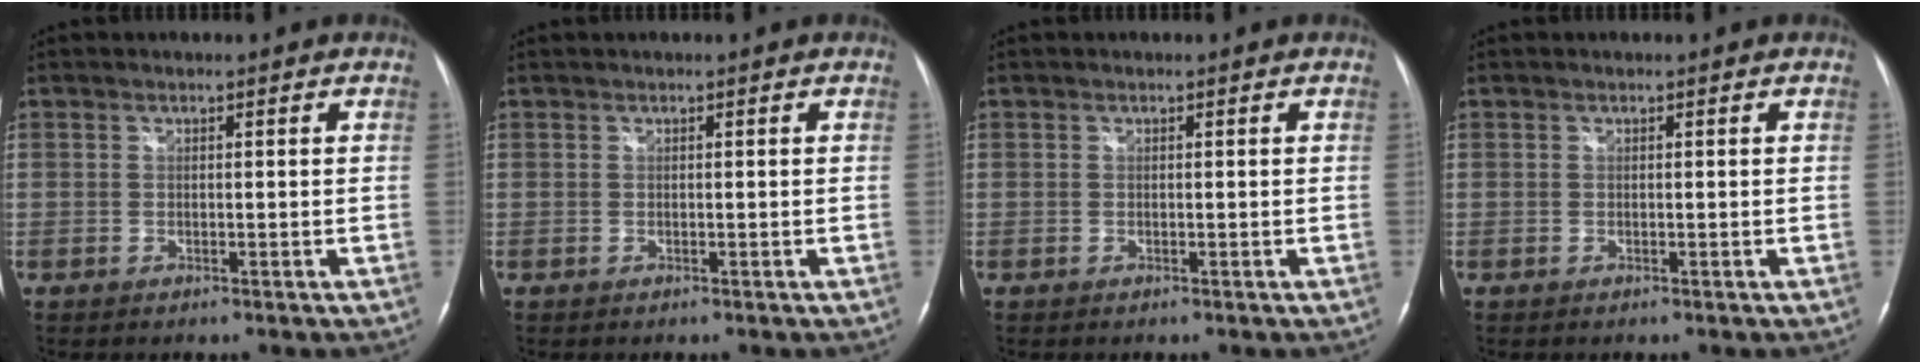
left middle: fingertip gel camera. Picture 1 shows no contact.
{"total": 0.0}
{"total": 0.0}
{"total": 0.0}